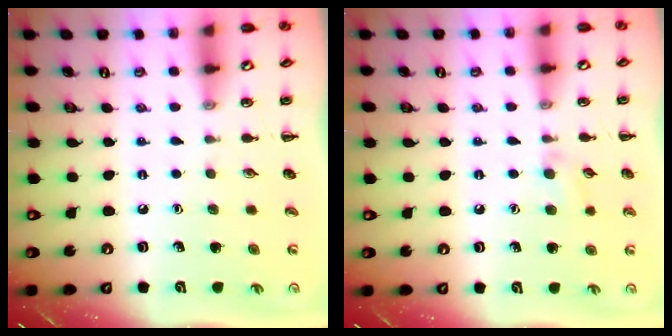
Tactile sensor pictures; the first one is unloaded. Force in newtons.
{"total": 6.3, "press": 5.9, "slide": 2.3}